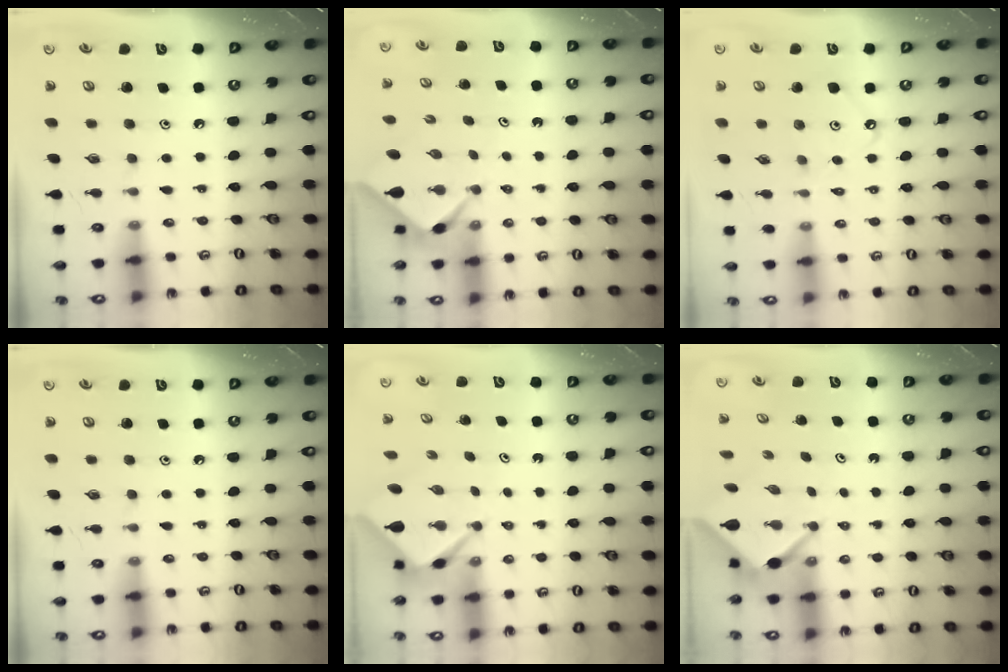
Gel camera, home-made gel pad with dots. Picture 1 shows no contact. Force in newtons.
{"total": 2.3, "press": 2.2, "slide": 0.3}
{"total": 4.6, "press": 4.5, "slide": 0.6}
{"total": 0.0}
{"total": 2.7, "press": 2.7, "slide": 0.2}
{"total": 3.3, "press": 3.3, "slide": 0.2}